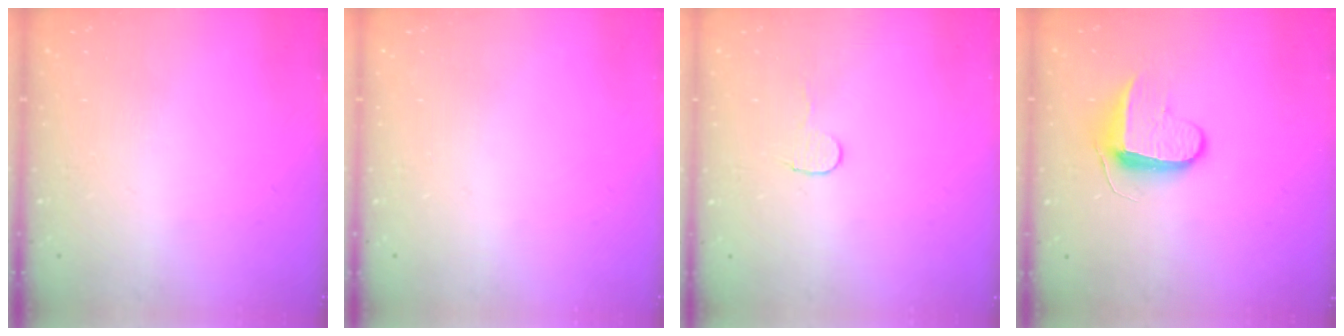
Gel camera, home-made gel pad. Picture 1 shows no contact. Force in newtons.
{"total": 0.0}
{"total": 5.0, "press": 5.0, "slide": 0.4}
{"total": 8.6, "press": 8.6, "slide": 0.5}